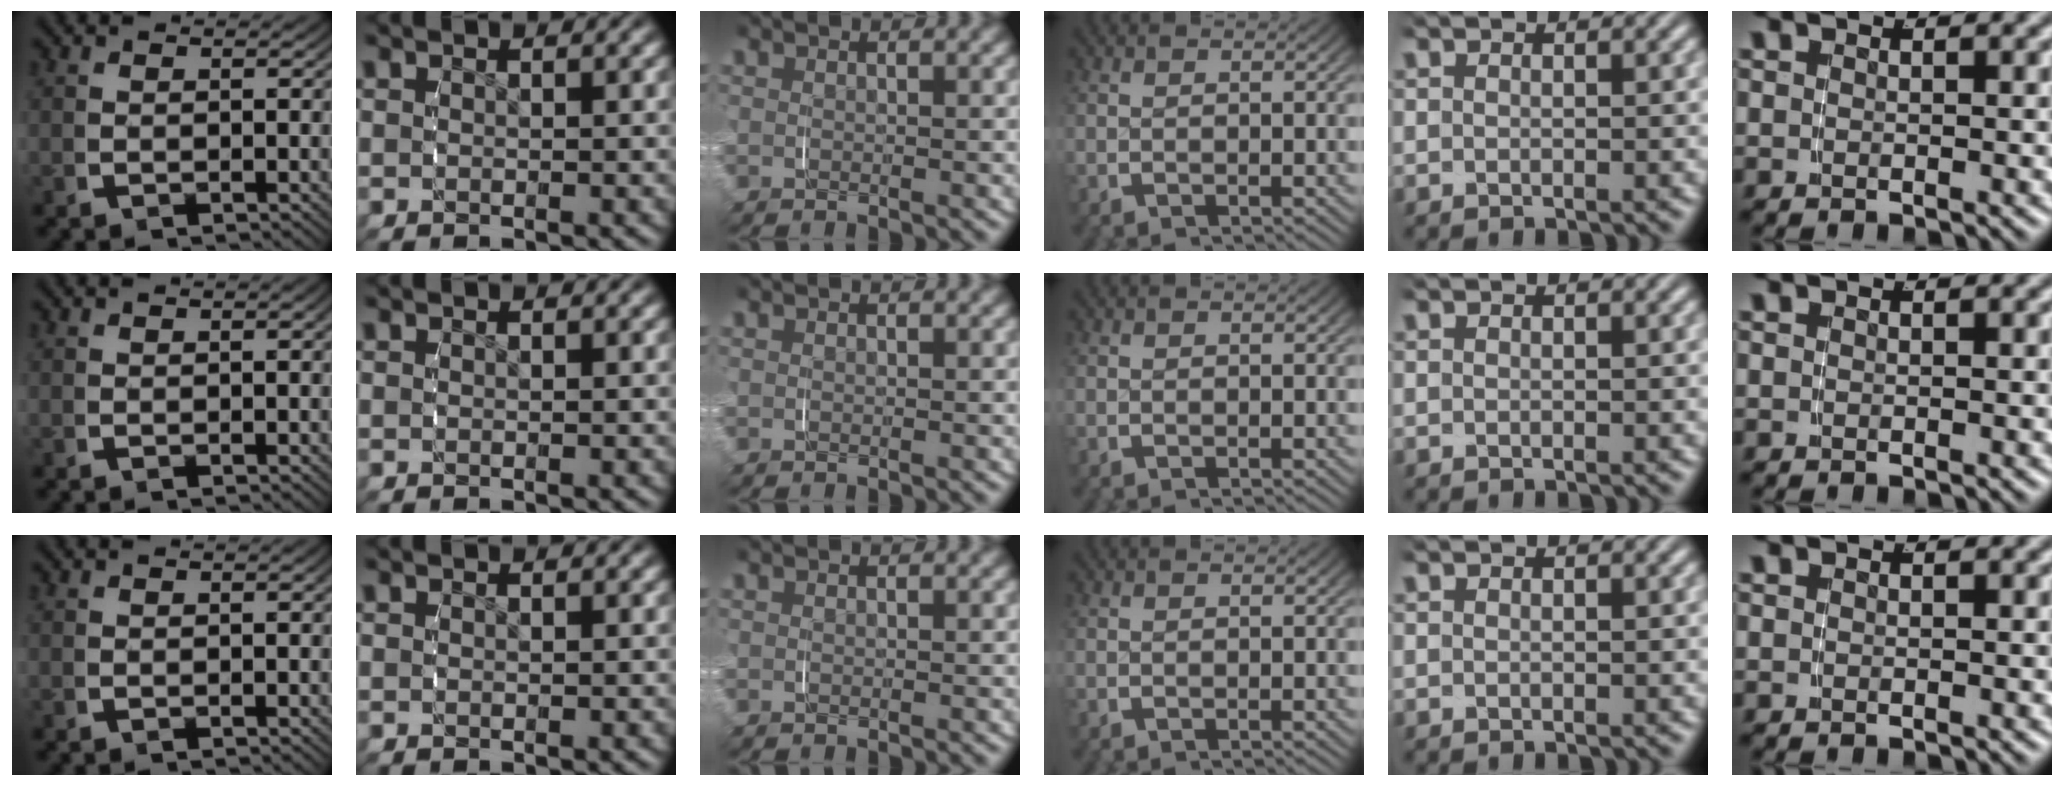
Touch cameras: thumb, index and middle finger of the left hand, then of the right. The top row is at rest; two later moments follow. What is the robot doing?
{"motion": "grasp_and_lifting", "object": "jewelry box"}